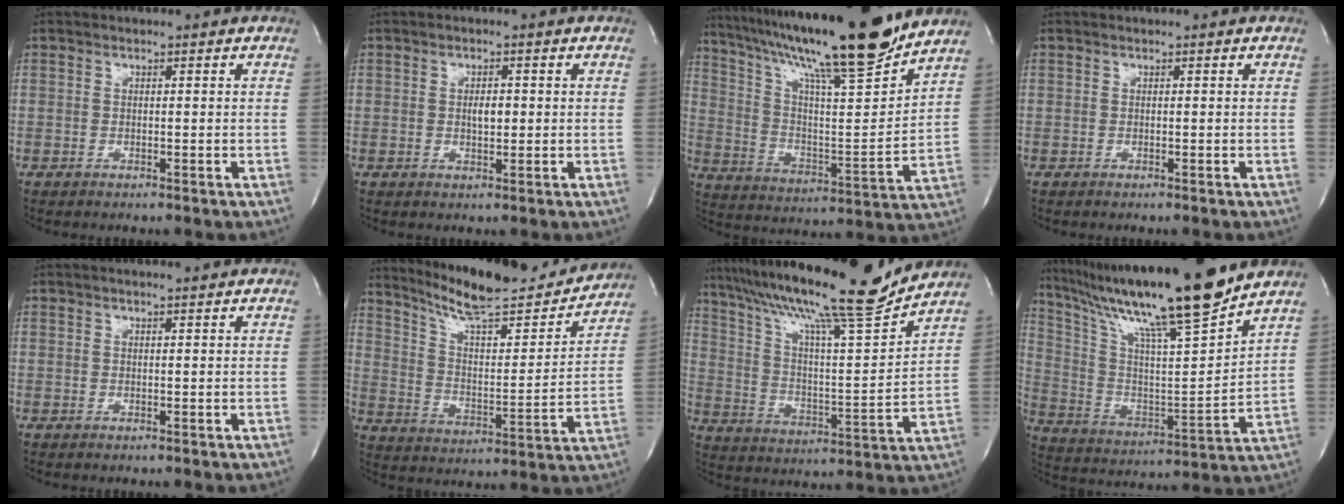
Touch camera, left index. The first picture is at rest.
{"total": 2.4, "force": [0.1, 1.0, 2.1], "torque": [-0.037, -0.001, 0.001]}
{"total": 24.0, "force": [19.3, 1.1, 14.1], "torque": [-0.247, -0.015, 0.310]}
{"total": 0.0}
{"total": 1.5, "force": [1.2, -0.1, 0.9], "torque": [-0.015, 0.007, 0.020]}
{"total": 21.4, "force": [19.2, 2.9, 9.1], "torque": [-0.146, -0.013, 0.286]}
{"total": 21.5, "force": [17.8, 0.3, 12.0], "torque": [-0.214, -0.008, 0.286]}
{"total": 22.0, "force": [17.7, -0.5, 13.0], "torque": [-0.234, -0.013, 0.302]}